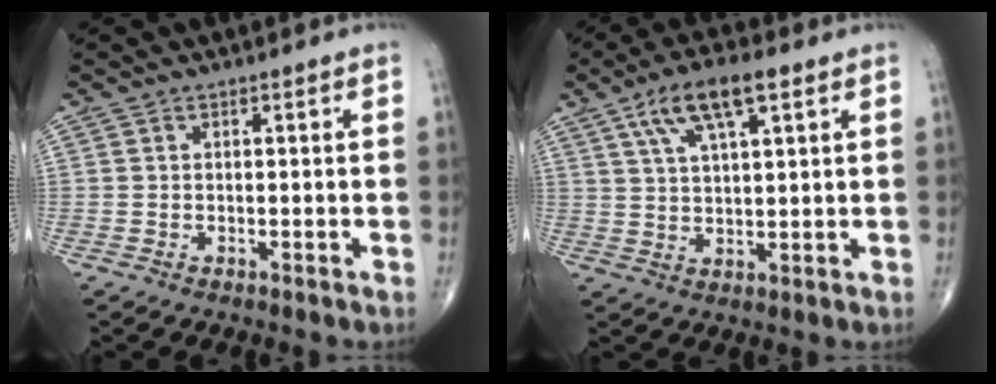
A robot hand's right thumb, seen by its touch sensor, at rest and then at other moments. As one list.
[{"total": 9.9, "force": [4.9, 3.3, 7.9], "torque": [-0.141, -0.003, 0.091]}]